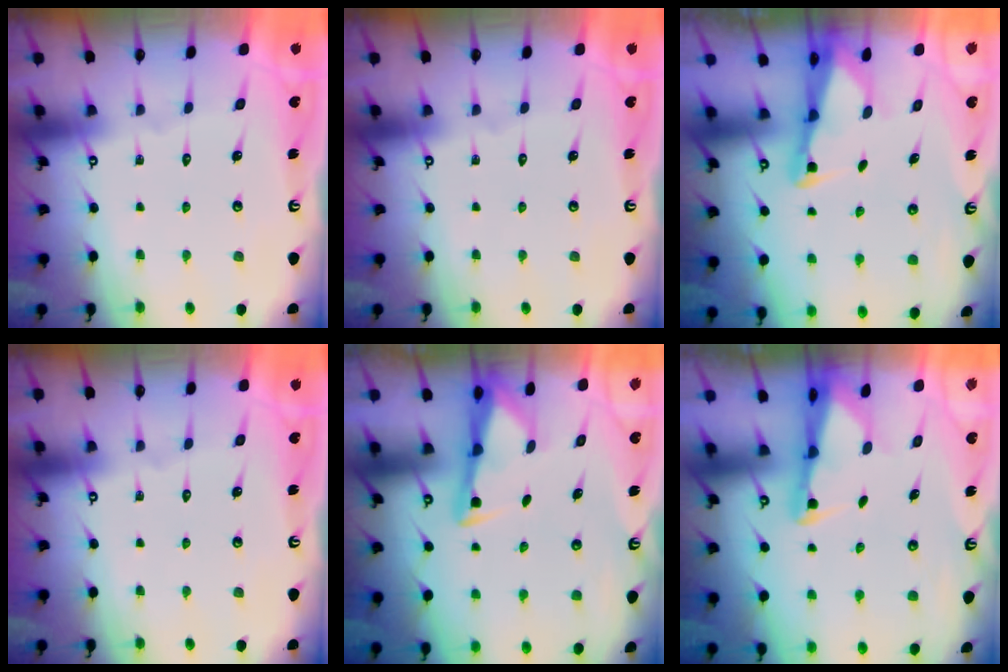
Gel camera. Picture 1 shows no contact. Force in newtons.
{"total": 0.0}
{"total": 2.4, "press": 2.4, "slide": 0.3}
{"total": 0.0}
{"total": 3.3, "press": 3.2, "slide": 0.4}
{"total": 2.6, "press": 2.6, "slide": 0.5}